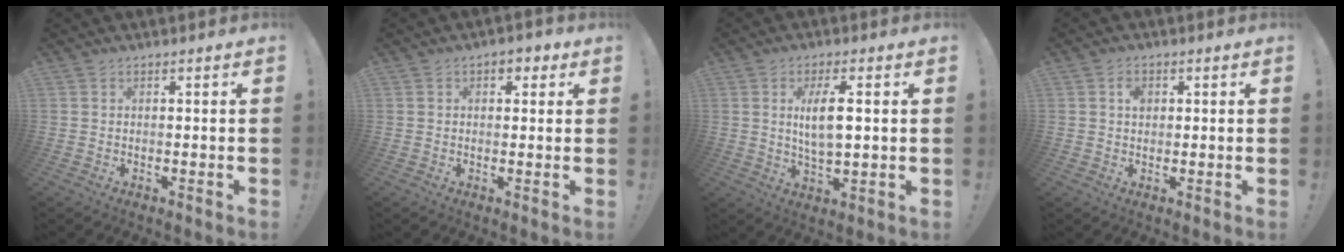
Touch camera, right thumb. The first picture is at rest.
{"total": 3.5, "force": [1.2, 2.3, 2.3], "torque": [-0.015, -0.001, 0.017]}
{"total": 8.7, "force": [1.8, 3.1, 8.0], "torque": [-0.140, -0.009, 0.024]}
{"total": 2.7, "force": [0.7, 2.0, 1.8], "torque": [-0.017, -0.003, 0.008]}